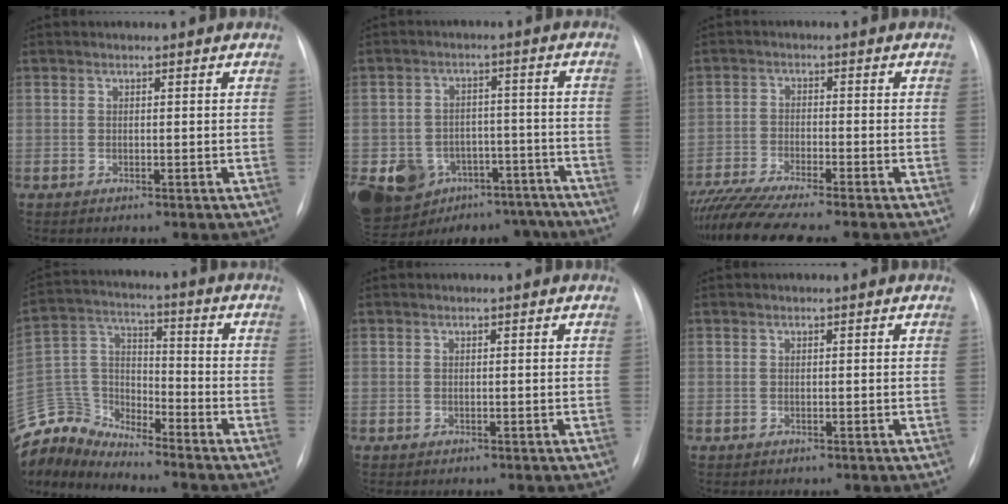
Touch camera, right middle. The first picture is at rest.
{"total": 19.8, "force": [-12.8, 13.3, 7.3], "torque": [-0.168, 0.022, -0.163]}
{"total": 12.3, "force": [-10.6, -0.1, 6.1], "torque": [-0.100, -0.022, -0.173]}
{"total": 10.9, "force": [-10.8, 1.4, -0.5], "torque": [-0.003, 0.050, -0.220]}
{"total": 0.0}
{"total": 0.0}